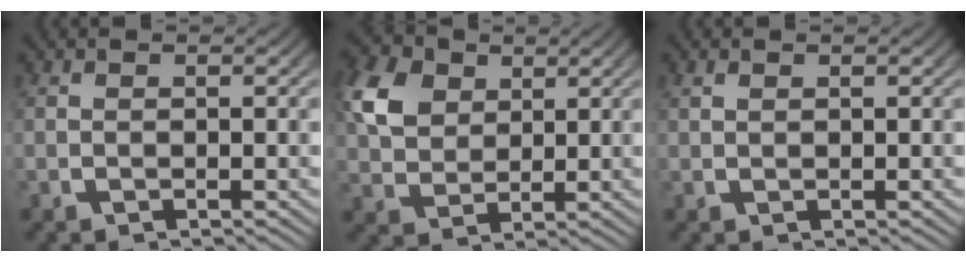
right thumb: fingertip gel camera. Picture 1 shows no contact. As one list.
[{"total": 7.2, "force": [2.7, 5.2, 4.2], "torque": [-0.099, -0.016, 0.058]}, {"total": 0.5, "force": [0.5, 0.2, 0.2], "torque": [-0.002, -0.002, 0.013]}]